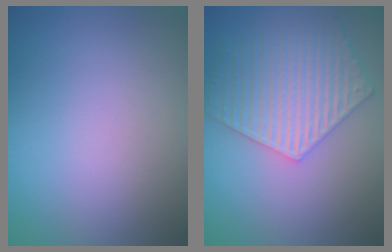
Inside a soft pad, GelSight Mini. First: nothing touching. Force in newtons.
{"total": 5.7, "press": 4.6, "slide": 3.4}